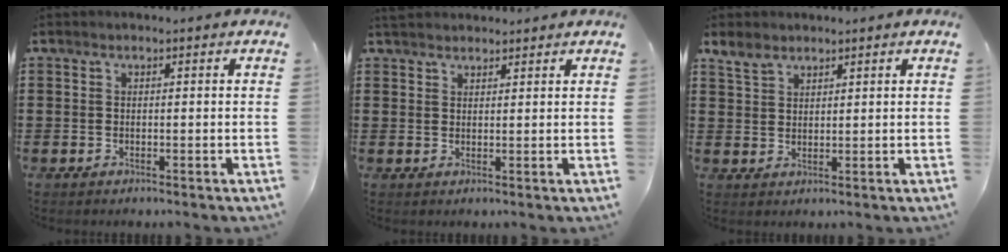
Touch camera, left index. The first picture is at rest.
{"total": 1.9, "force": [1.9, 0.4, 0.2], "torque": [-0.008, 0.003, 0.038]}
{"total": 3.4, "force": [2.5, 2.0, 1.1], "torque": [-0.032, 0.007, 0.048]}